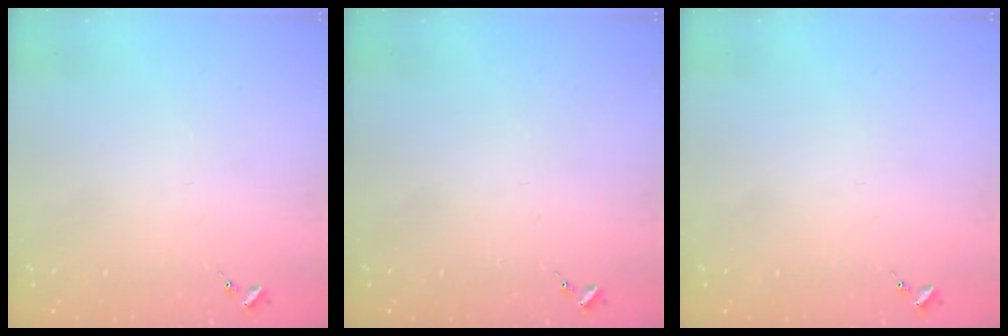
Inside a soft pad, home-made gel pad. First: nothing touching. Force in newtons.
{"total": 0.0}
{"total": 0.0}